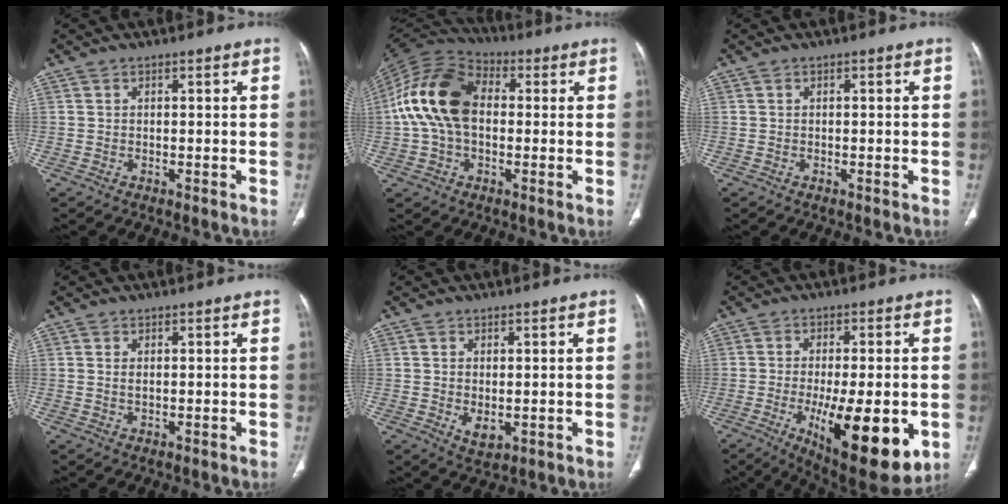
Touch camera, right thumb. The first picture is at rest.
{"total": 15.9, "force": [0.8, 10.4, 12.0], "torque": [-0.233, 0.034, 0.003]}
{"total": 0.0}
{"total": 1.1, "force": [0.3, 0.5, 1.0], "torque": [-0.020, -0.003, 0.009]}
{"total": 3.6, "force": [-0.4, 2.1, 2.8], "torque": [-0.045, -0.009, 0.004]}
{"total": 18.7, "force": [-5.0, 6.6, 16.8], "torque": [-0.231, -0.020, -0.056]}